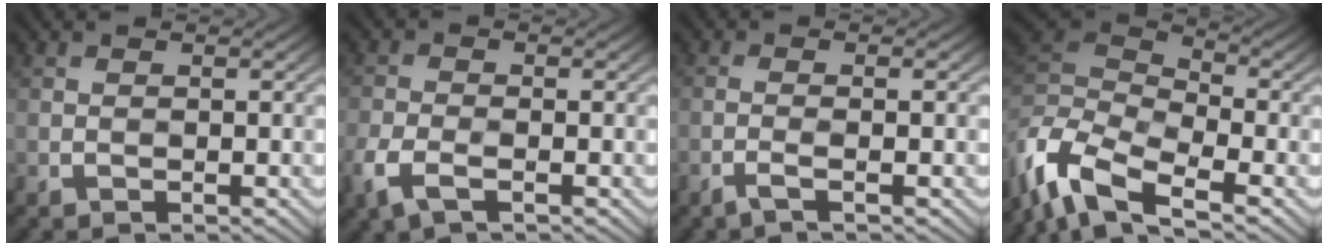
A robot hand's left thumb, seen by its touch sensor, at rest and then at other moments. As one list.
[{"total": 4.0, "force": [-1.4, 2.2, 3.1], "torque": [-0.073, -0.008, -0.038]}, {"total": 1.9, "force": [0.0, 0.2, 1.9], "torque": [-0.020, 0.011, -0.019]}, {"total": 10.4, "force": [-4.9, 4.8, 7.8], "torque": [-0.193, 0.003, -0.098]}]